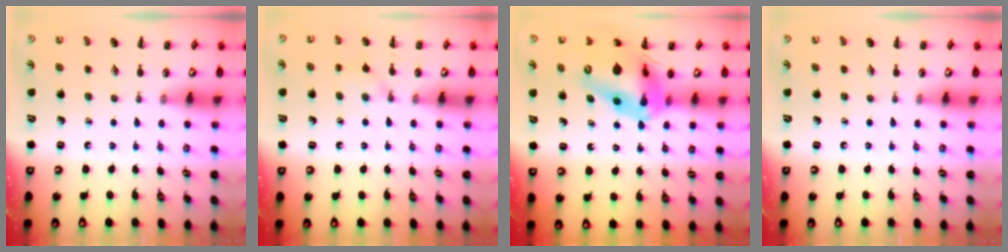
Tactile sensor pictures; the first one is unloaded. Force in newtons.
{"total": 7.2, "press": 7.0, "slide": 2.0}
{"total": 16.9, "press": 16.1, "slide": 5.1}
{"total": 0.0}